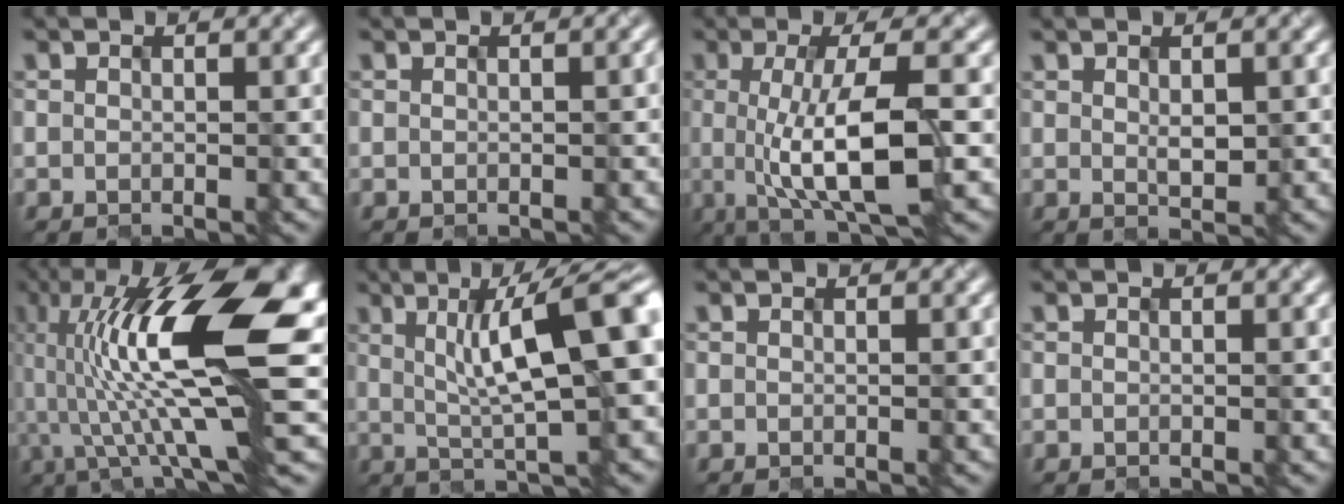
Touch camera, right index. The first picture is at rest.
{"total": 0.7, "force": [-0.1, 0.2, 0.6], "torque": [-0.007, 0.003, 0.000]}
{"total": 8.5, "force": [-1.0, 2.4, 8.1], "torque": [-0.120, -0.008, -0.011]}
{"total": 1.3, "force": [0.3, 0.4, 1.2], "torque": [-0.025, -0.005, 0.014]}
{"total": 15.6, "force": [1.6, 4.5, 14.9], "torque": [-0.260, 0.016, 0.027]}
{"total": 10.6, "force": [1.8, 2.5, 10.1], "torque": [-0.147, 0.008, 0.033]}
{"total": 0.0}
{"total": 0.0}